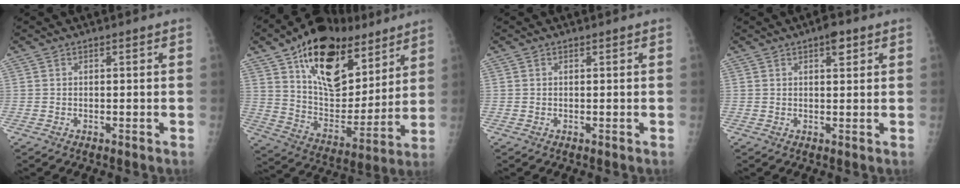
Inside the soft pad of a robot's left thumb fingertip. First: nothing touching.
{"total": 24.1, "force": [13.8, 13.0, 14.8], "torque": [-0.192, -0.054, 0.235]}
{"total": 0.0}
{"total": 3.0, "force": [1.7, 1.2, 2.1], "torque": [-0.021, -0.005, 0.021]}